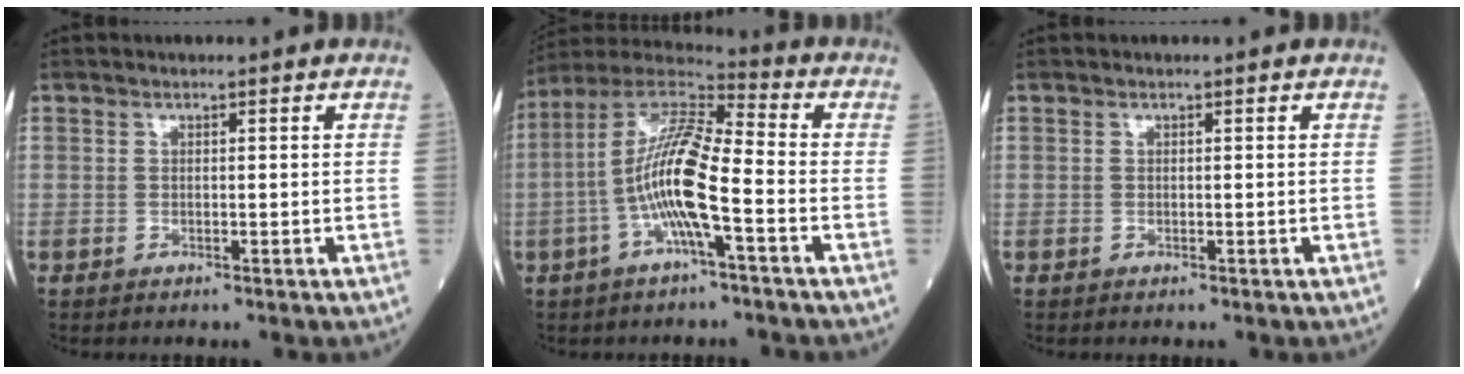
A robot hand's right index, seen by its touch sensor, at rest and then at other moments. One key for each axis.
{"total": 12.8, "fx": -3.2, "fy": 1.4, "fz": 12.4, "tx": -0.247, "ty": 0.012, "tz": -0.068}
{"total": 0.0}